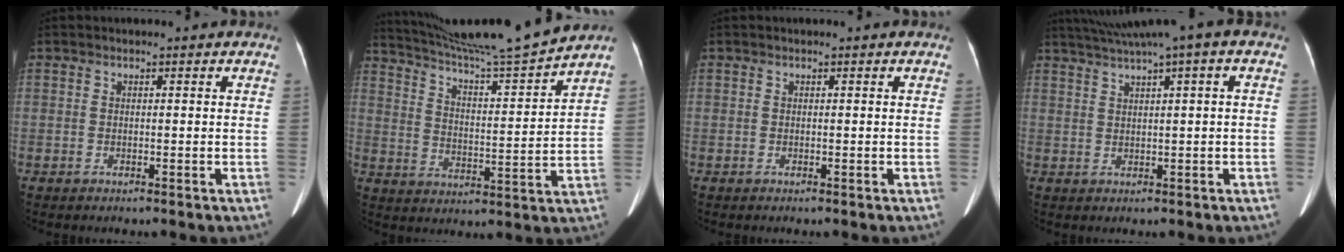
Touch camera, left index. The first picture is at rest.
{"total": 16.0, "force": [14.7, -2.8, 5.6], "torque": [-0.100, -0.038, 0.232]}
{"total": 0.0}
{"total": 7.4, "force": [4.3, -0.4, 6.0], "torque": [-0.104, 0.041, 0.071]}